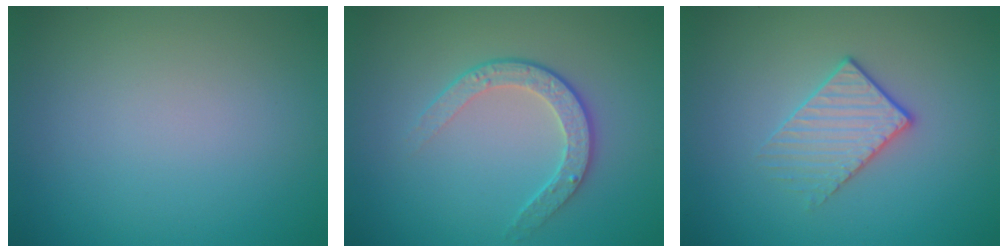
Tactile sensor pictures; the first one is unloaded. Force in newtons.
{"total": 2.6, "press": 2.0, "slide": 1.7}
{"total": 2.2, "press": 1.9, "slide": 1.2}